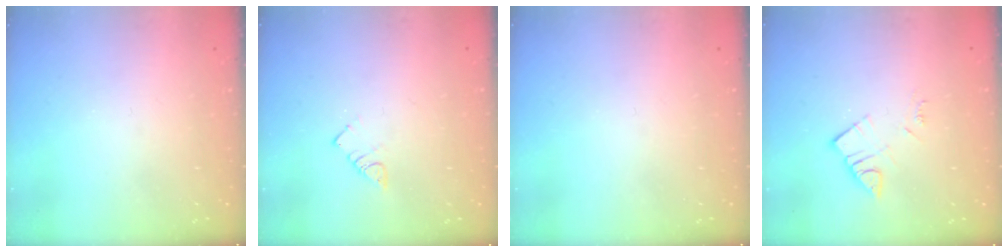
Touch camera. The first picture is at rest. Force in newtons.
{"total": 2.9, "press": 2.9, "slide": 0.5}
{"total": 0.0}
{"total": 5.0, "press": 5.0, "slide": 0.2}